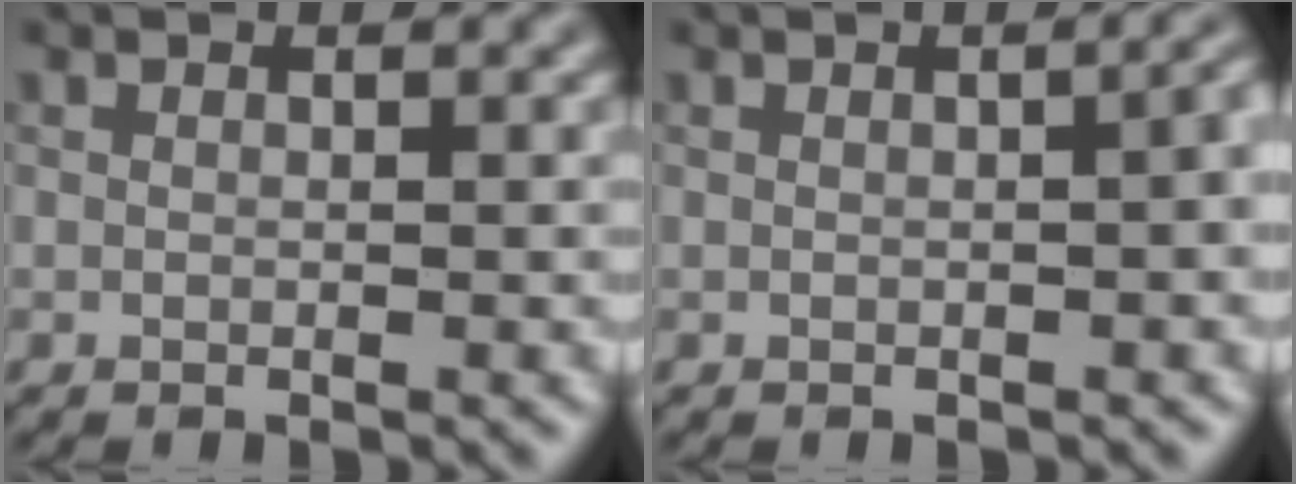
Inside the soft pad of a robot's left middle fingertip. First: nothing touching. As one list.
[{"total": 3.4, "force": [0.1, 1.5, 3.0], "torque": [-0.014, 0.011, 0.004]}]